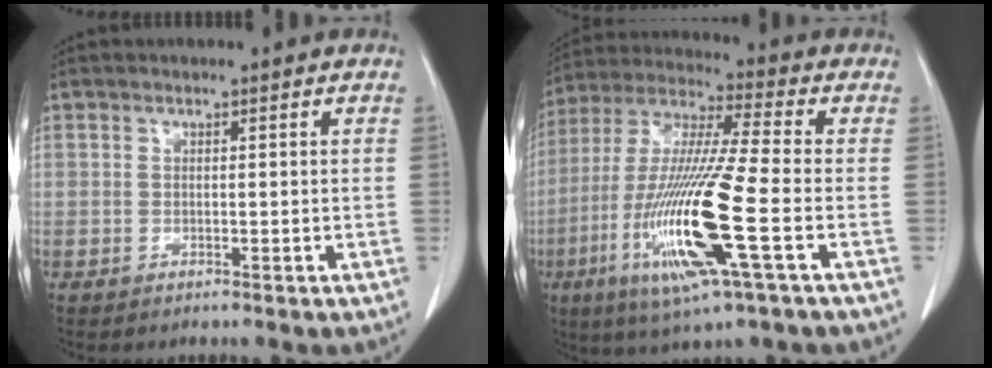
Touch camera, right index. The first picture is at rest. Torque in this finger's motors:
{"motor_torque": [2.14, 0.00, 0.84, 0.18]}